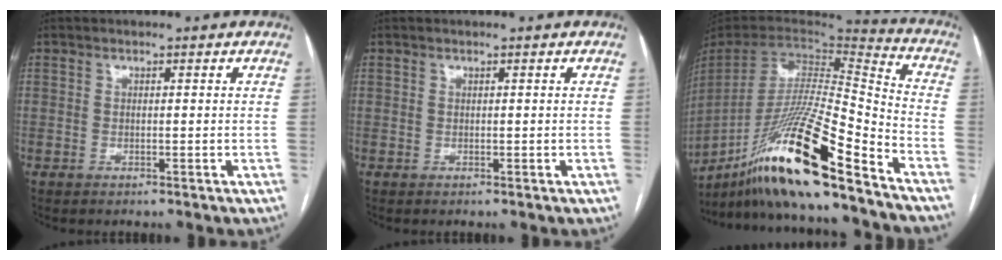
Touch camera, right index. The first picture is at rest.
{"total": 0.0}
{"total": 24.3, "force": [-17.1, 0.3, 17.3], "torque": [-0.324, -0.033, -0.312]}